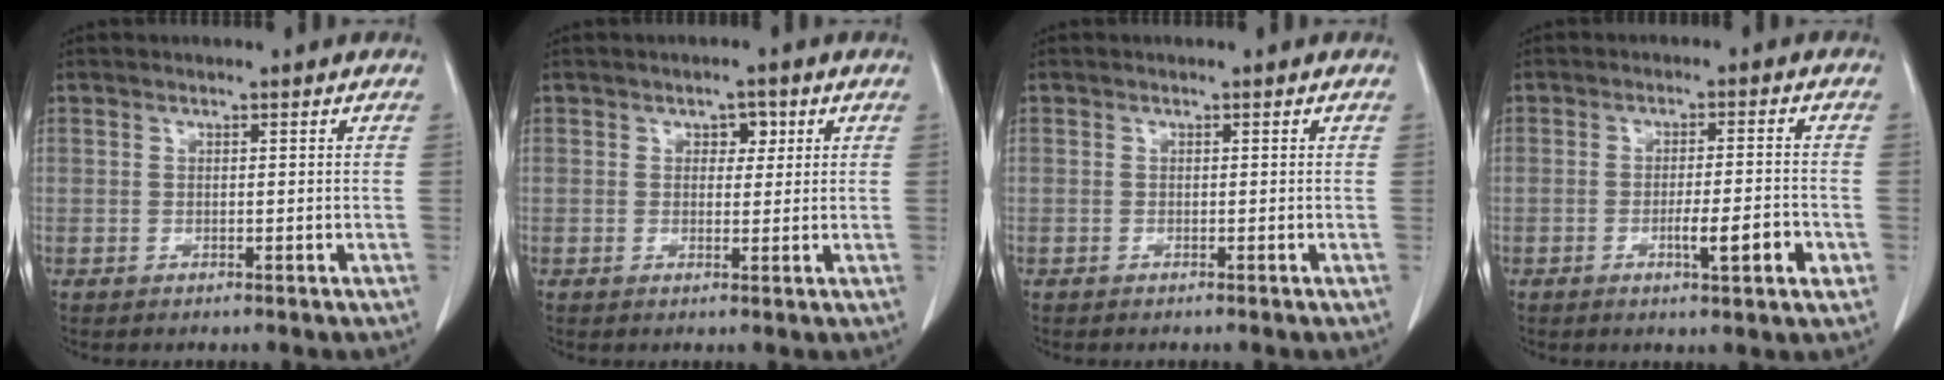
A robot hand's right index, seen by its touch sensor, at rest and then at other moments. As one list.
[{"total": 2.4, "force": [1.0, 1.6, 1.5], "torque": [-0.015, 0.005, 0.012]}, {"total": 0.0}, {"total": 6.0, "force": [-2.1, 0.7, 5.6], "torque": [-0.083, -0.002, -0.029]}]